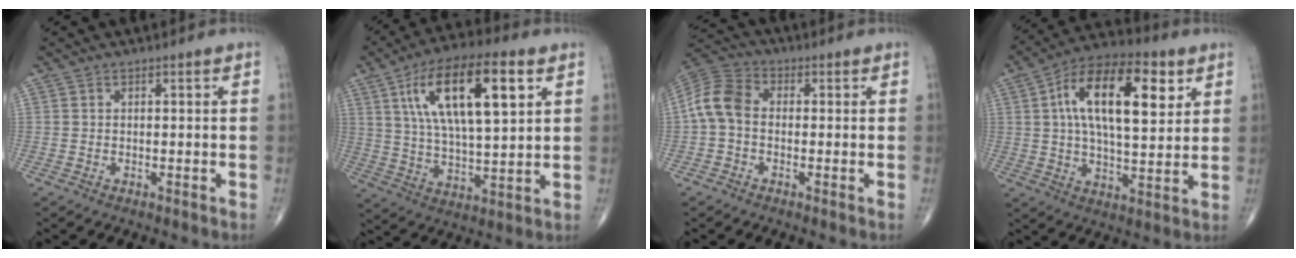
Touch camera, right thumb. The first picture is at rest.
{"total": 19.7, "force": [7.3, 7.2, 16.8], "torque": [-0.281, -0.010, 0.126]}
{"total": 8.1, "force": [-0.5, 5.7, 5.7], "torque": [-0.110, 0.023, -0.025]}
{"total": 19.4, "force": [6.0, 8.8, 16.3], "torque": [-0.253, 0.000, 0.090]}